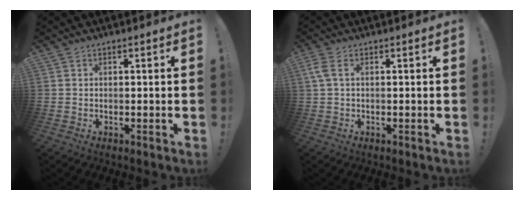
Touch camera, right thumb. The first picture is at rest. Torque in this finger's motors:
{"motor_torque": [0.46, 0.64, 0.59, -0.06, 0.19]}